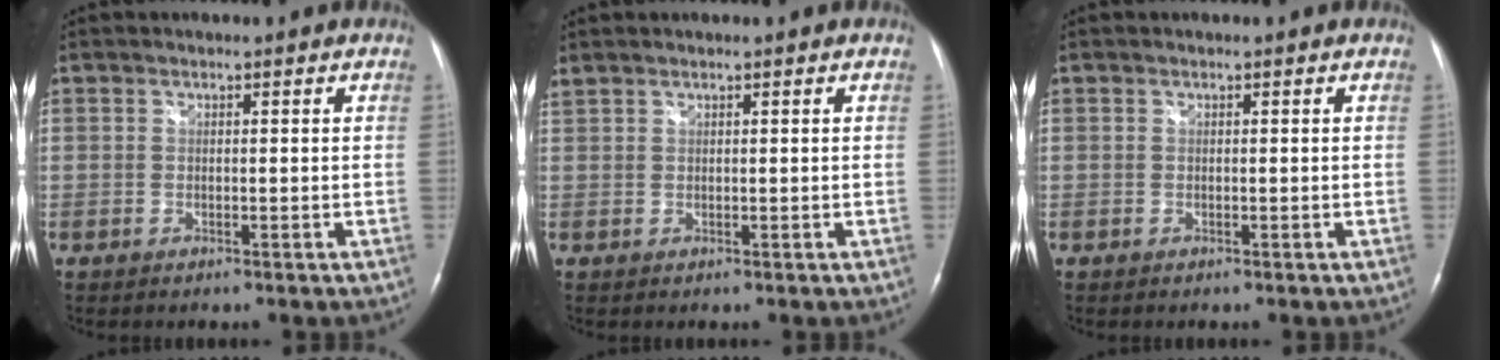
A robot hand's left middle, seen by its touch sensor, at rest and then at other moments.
{"total": 1.1, "force": [1.1, 0.0, 0.4], "torque": [-0.024, 0.020, 0.029]}
{"total": 0.0}